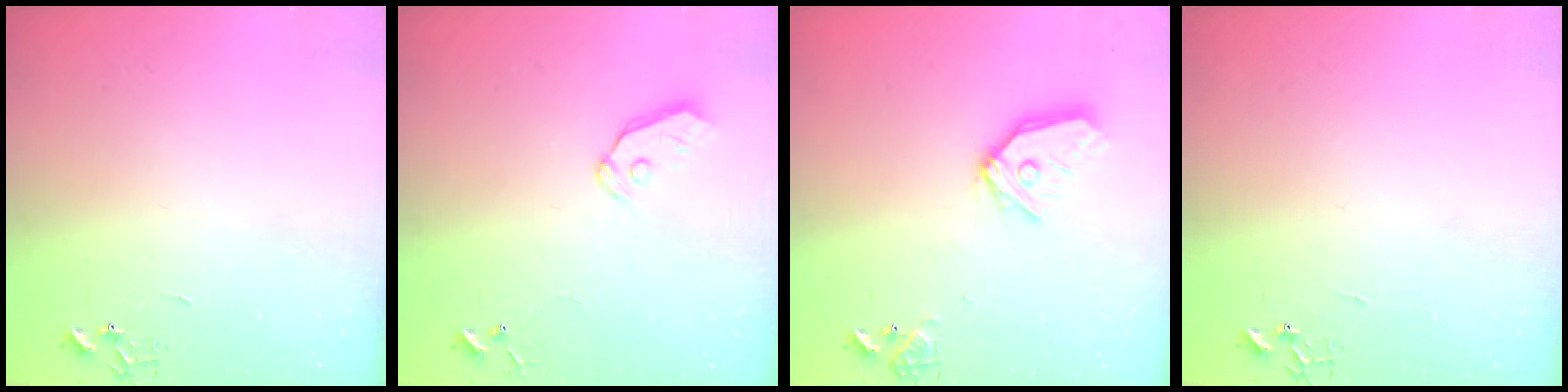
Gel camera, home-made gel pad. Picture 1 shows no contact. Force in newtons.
{"total": 5.3, "press": 5.3, "slide": 0.4}
{"total": 13.7, "press": 13.6, "slide": 1.7}
{"total": 0.0}